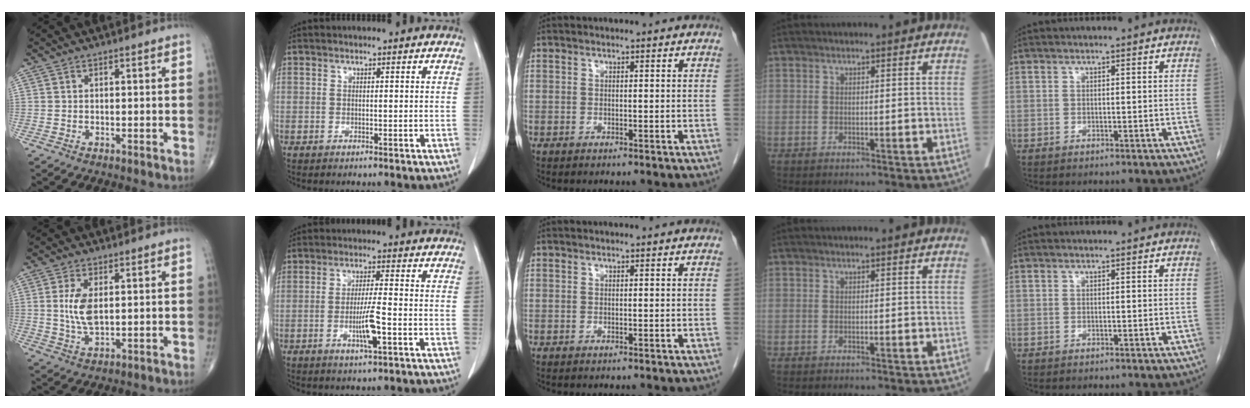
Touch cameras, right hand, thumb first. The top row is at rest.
{"thumb": {"total": 6.4, "force": [0.9, 3.1, 5.5], "torque": [-0.113, -0.008, 0.021]}, "index": {"total": 5.5, "force": [-1.8, 0.0, 5.2], "torque": [-0.098, -0.009, -0.032]}}